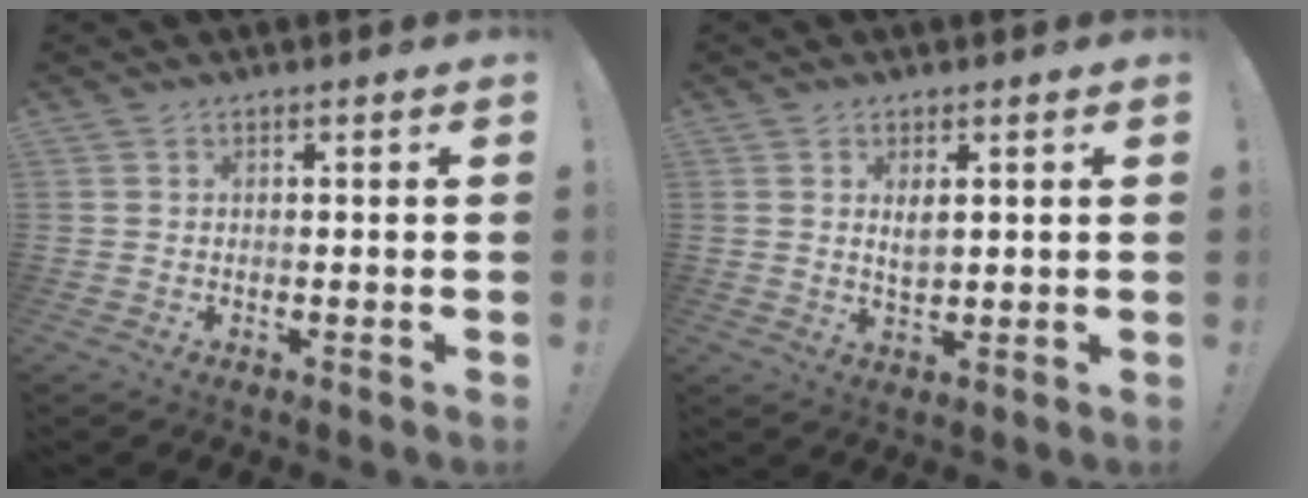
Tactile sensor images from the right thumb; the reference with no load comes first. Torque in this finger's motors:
{"motor_torque": [0.13, -0.21, 0.04, 0.29, 0.13]}